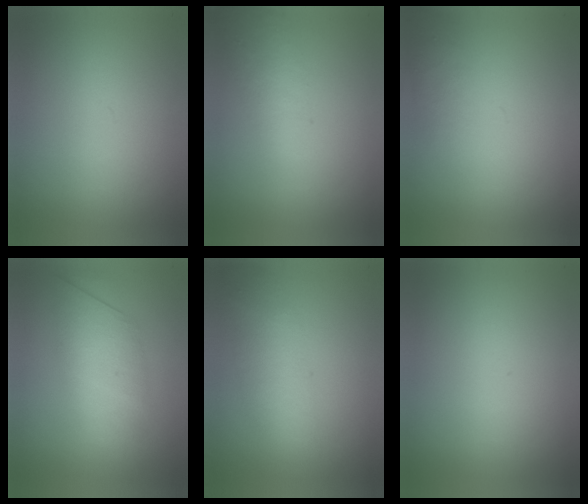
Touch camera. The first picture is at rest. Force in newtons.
{"total": 2.0}
{"total": 1.4}
{"total": 3.0}
{"total": 2.1}
{"total": 0.0}